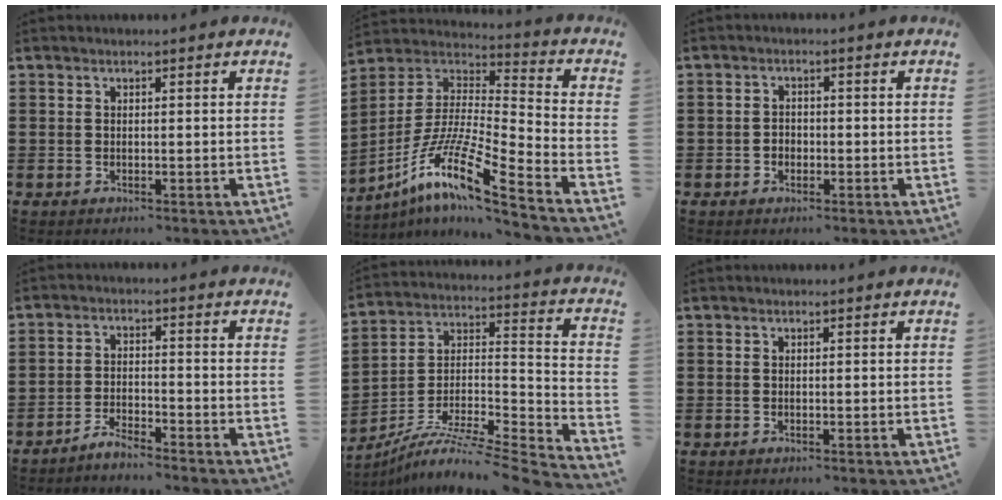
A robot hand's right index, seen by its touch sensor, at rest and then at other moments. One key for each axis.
{"total": 12.7, "fx": -9.1, "fy": 1.0, "fz": 8.8, "tx": -0.184, "ty": -0.005, "tz": -0.184}
{"total": 1.5, "fx": -0.8, "fy": 1.2, "fz": 0.4, "tx": -0.010, "ty": 0.000, "tz": -0.018}
{"total": 3.0, "fx": -3.0, "fy": -0.1, "fz": 0.2, "tx": -0.008, "ty": 0.004, "tz": -0.061}
{"total": 6.9, "fx": -5.6, "fy": 0.9, "fz": 4.0, "tx": -0.075, "ty": -0.013, "tz": -0.114}
{"total": 0.0}